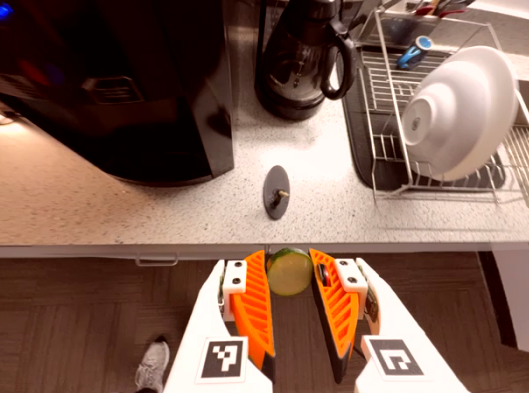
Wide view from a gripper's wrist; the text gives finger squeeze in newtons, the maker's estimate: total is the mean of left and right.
{"total": 10.2, "left": 10.3, "right": 10.1}